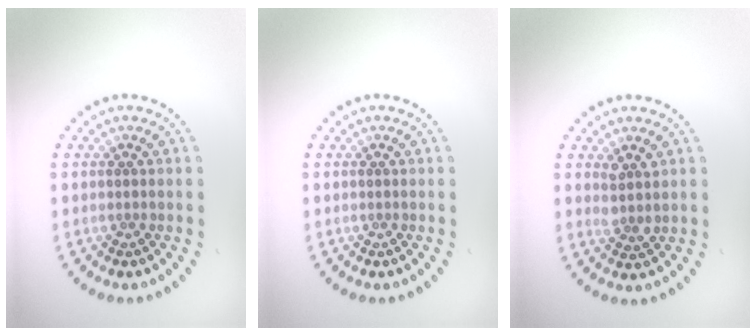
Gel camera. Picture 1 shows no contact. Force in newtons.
{"total": 0.0}
{"total": 1.8, "press": 1.5, "slide": 0.9}